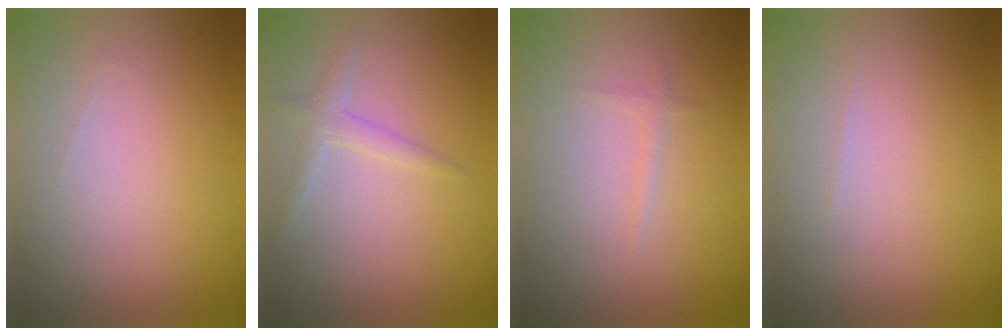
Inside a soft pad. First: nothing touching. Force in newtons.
{"total": 1.4, "press": 1.4, "slide": 0.0}
{"total": 0.7, "press": 0.7, "slide": 0.1}
{"total": 0.0}